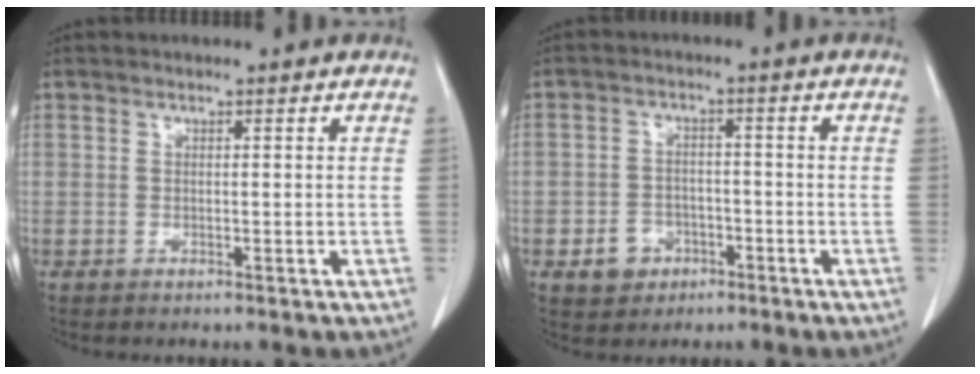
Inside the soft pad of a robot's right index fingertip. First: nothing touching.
{"total": 4.6, "force": [-2.2, 3.8, 1.5], "torque": [-0.023, 0.008, -0.028]}